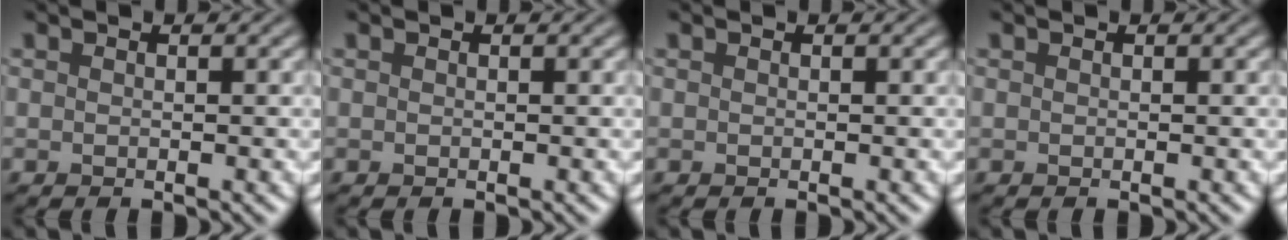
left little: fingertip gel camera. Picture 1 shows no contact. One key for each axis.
{"total": 0.0}
{"total": 0.0}
{"total": 0.0}